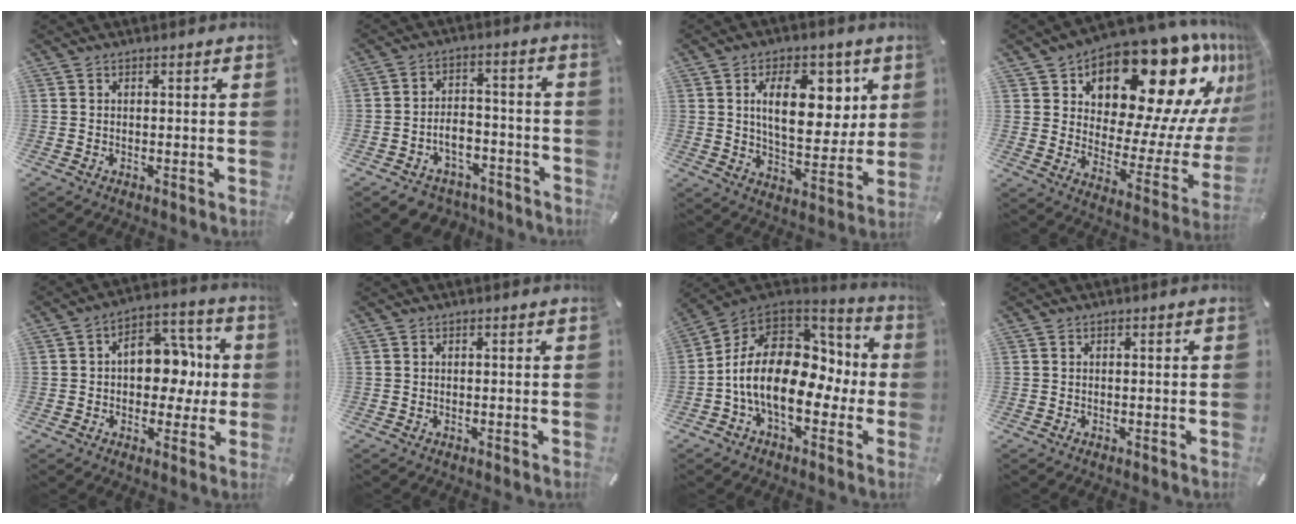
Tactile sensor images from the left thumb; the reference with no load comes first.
{"total": 7.2, "force": [-3.6, 5.5, 2.9], "torque": [-0.045, 0.032, -0.059]}
{"total": 15.4, "force": [5.3, 8.6, 11.6], "torque": [-0.166, -0.004, 0.088]}
{"total": 21.8, "force": [15.0, 10.2, 12.0], "torque": [-0.154, -0.124, 0.247]}
{"total": 12.8, "force": [0.4, 9.1, 9.0], "torque": [-0.112, 0.003, 0.010]}
{"total": 0.0}
{"total": 18.6, "force": [-2.7, 11.6, 14.2], "torque": [-0.262, 0.005, -0.042]}
{"total": 0.0}